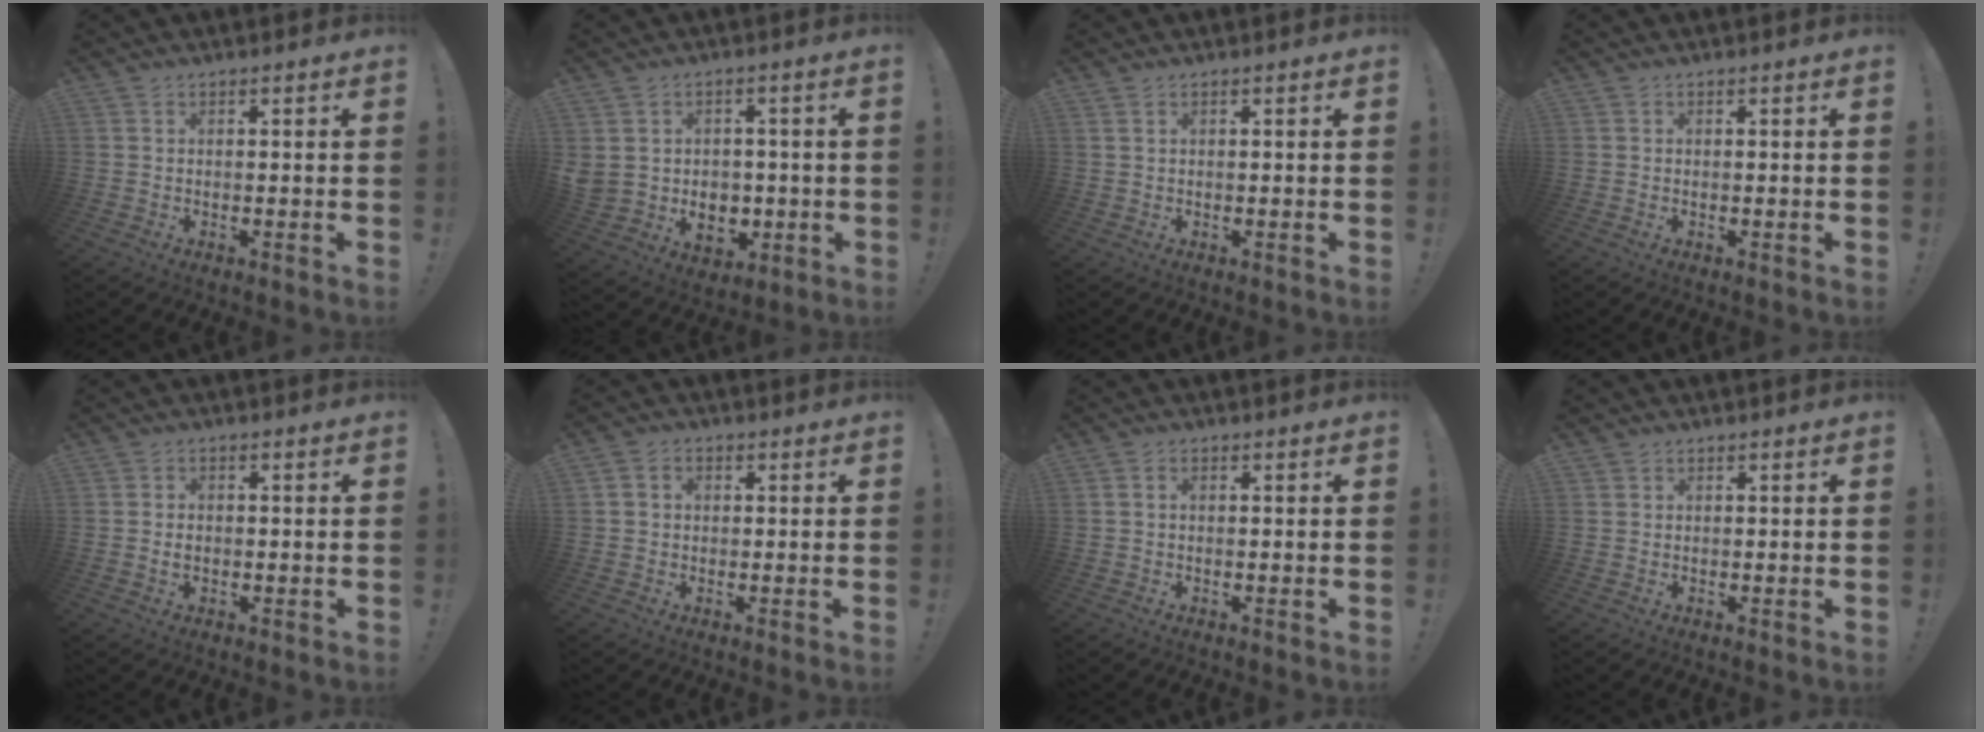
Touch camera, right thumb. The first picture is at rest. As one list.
[{"total": 8.1, "force": [0.1, 7.2, 3.7], "torque": [-0.057, -0.014, 0.012]}, {"total": 0.7, "force": [0.4, 0.2, 0.5], "torque": [-0.012, 0.002, 0.007]}, {"total": 0.0}, {"total": 2.0, "force": [-0.4, 1.4, 1.4], "torque": [-0.018, 0.002, -0.008]}, {"total": 3.1, "force": [0.3, 2.7, 1.5], "torque": [-0.020, 0.006, 0.006]}, {"total": 1.0, "force": [-0.1, 0.8, 0.7], "torque": [-0.015, 0.004, -0.001]}, {"total": 0.7, "force": [0.6, 0.4, 0.0], "torque": [0.008, -0.003, 0.010]}]